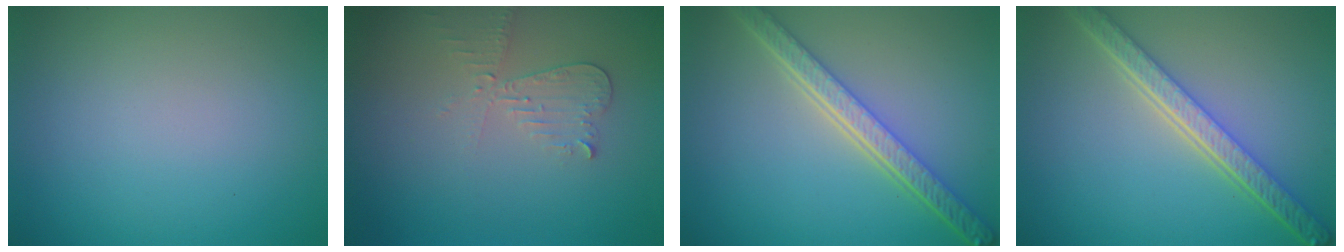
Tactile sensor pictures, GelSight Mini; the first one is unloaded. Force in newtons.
{"total": 2.2, "press": 2.2, "slide": 0.1}
{"total": 5.2, "press": 4.1, "slide": 3.3}
{"total": 5.2, "press": 4.1, "slide": 3.3}